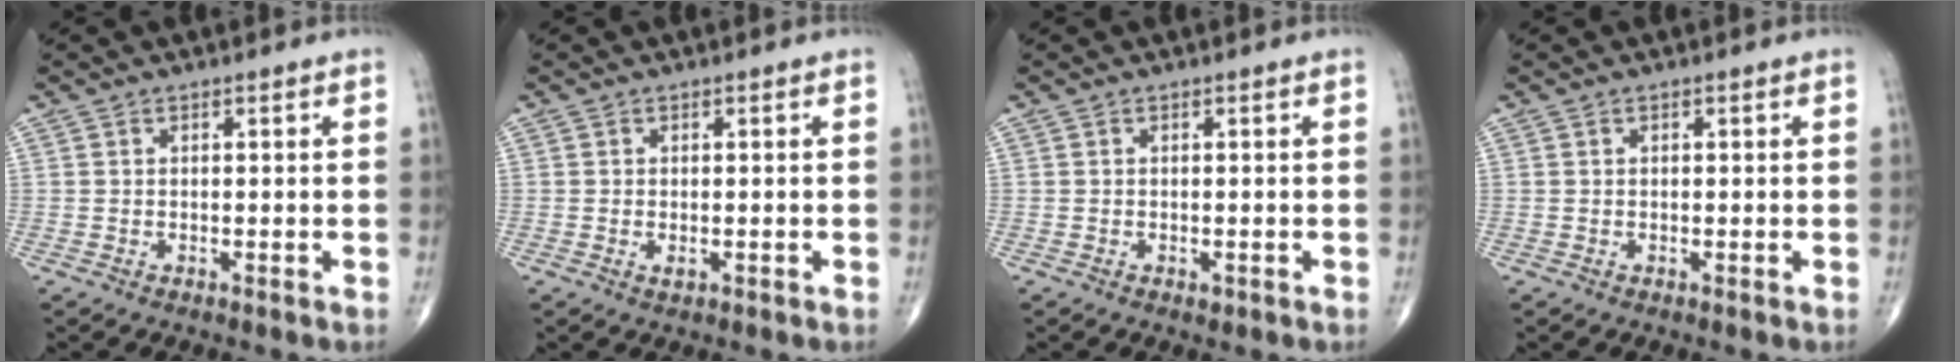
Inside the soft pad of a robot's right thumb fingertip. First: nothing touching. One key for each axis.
{"total": 1.0, "fx": -0.2, "fy": 0.5, "fz": 0.8, "tx": -0.012, "ty": -0.002, "tz": -0.002}
{"total": 0.6, "fx": -0.2, "fy": 0.4, "fz": 0.4, "tx": -0.003, "ty": -0.001, "tz": -0.002}
{"total": 0.0}